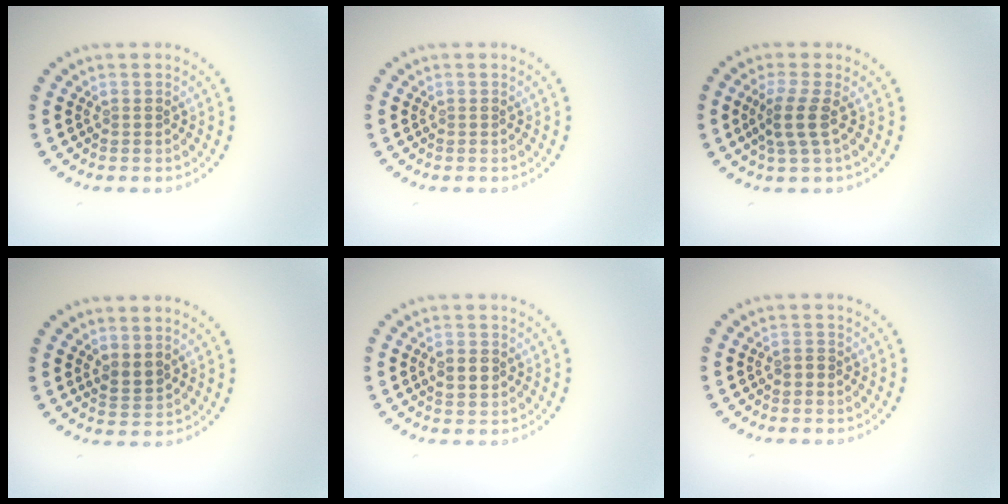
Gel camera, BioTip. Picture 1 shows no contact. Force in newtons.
{"total": 0.0}
{"total": 2.5, "press": 1.9, "slide": 1.6}
{"total": 1.5, "press": 1.3, "slide": 0.8}
{"total": 2.5, "press": 2.5, "slide": 0.1}
{"total": 0.9, "press": 0.8, "slide": 0.1}